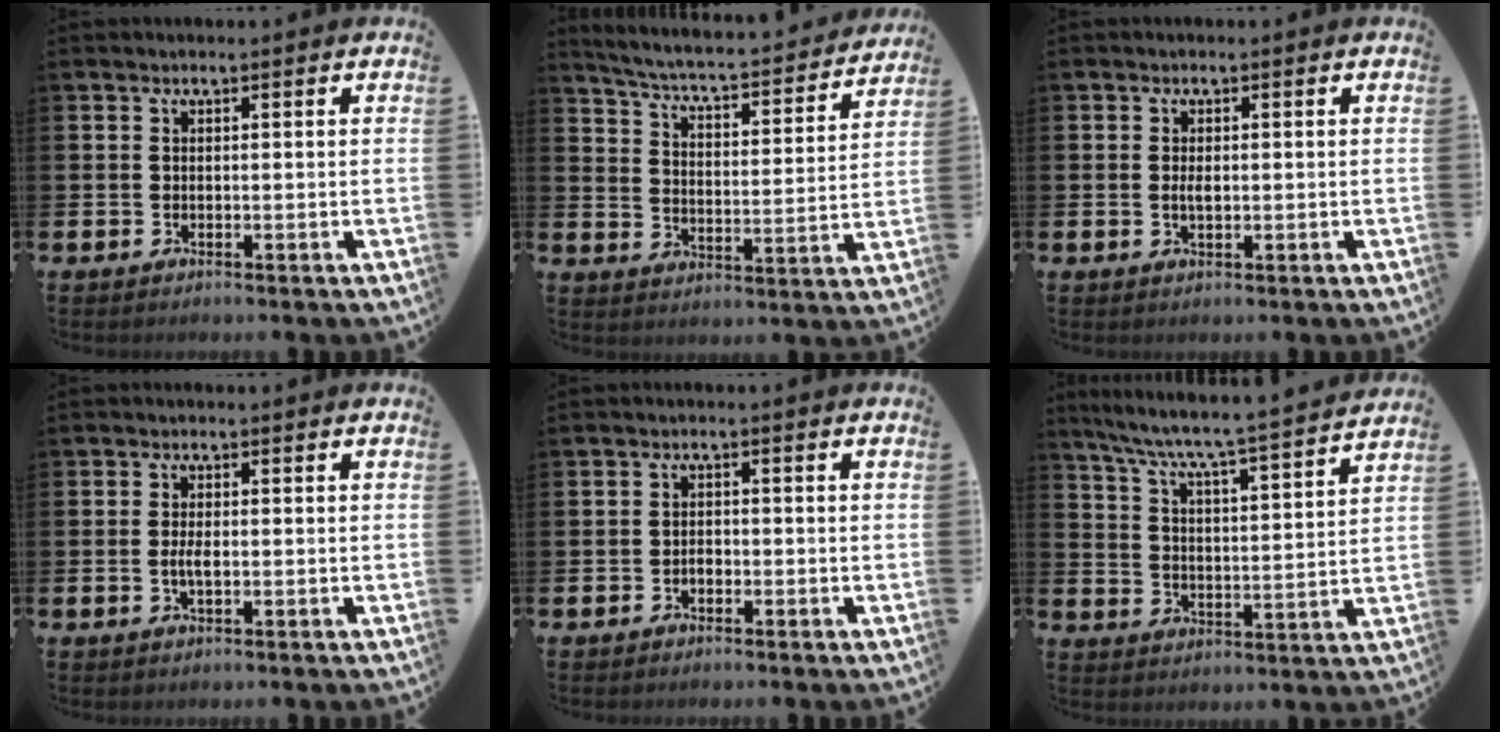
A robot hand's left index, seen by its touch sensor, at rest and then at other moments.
{"total": 5.2, "force": [4.9, 0.5, 1.8], "torque": [-0.060, -0.044, 0.074]}
{"total": 1.5, "force": [0.1, 0.7, 1.3], "torque": [-0.025, 0.003, 0.000]}
{"total": 2.1, "force": [-0.2, 0.8, 2.0], "torque": [-0.036, 0.000, -0.005]}
{"total": 1.3, "force": [-0.6, 0.9, 0.8], "torque": [-0.015, 0.002, -0.013]}
{"total": 6.8, "force": [6.4, -0.3, 2.4], "torque": [-0.075, -0.056, 0.104]}